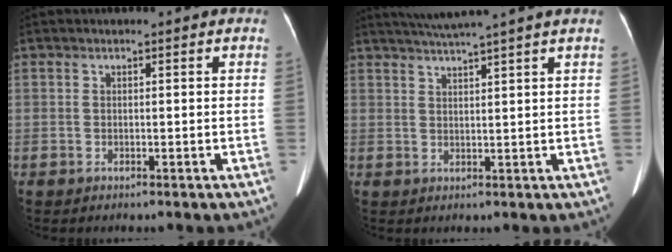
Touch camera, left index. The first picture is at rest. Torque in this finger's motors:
{"motor_torque": [0.31, -0.14, 0.03, 0.03]}